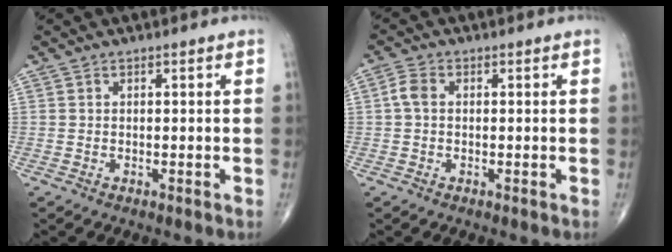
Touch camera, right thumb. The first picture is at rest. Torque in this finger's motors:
{"motor_torque": [0.42, 0.34, 0.38, -0.02, 0.02]}